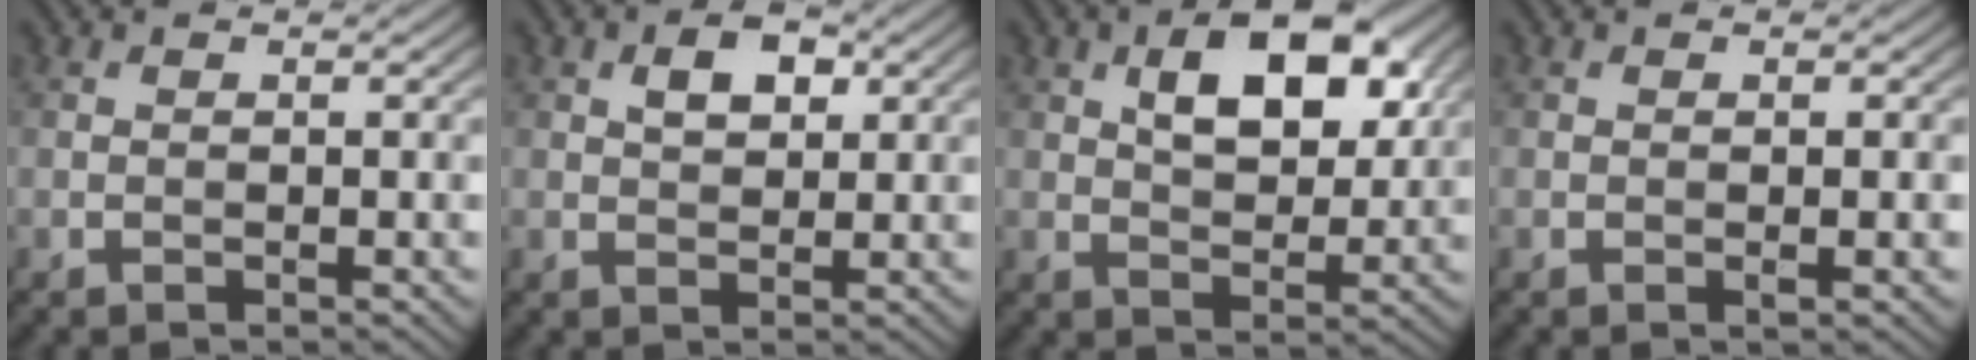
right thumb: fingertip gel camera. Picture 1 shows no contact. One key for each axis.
{"total": 3.7, "fx": 1.3, "fy": 2.2, "fz": 2.7, "tx": -0.048, "ty": 0.004, "tz": 0.022}
{"total": 9.4, "fx": 3.3, "fy": 4.9, "fz": 7.2, "tx": -0.113, "ty": 0.005, "tz": 0.052}
{"total": 1.1, "fx": -0.2, "fy": 0.1, "fz": 1.1, "tx": -0.020, "ty": -0.002, "tz": -0.004}